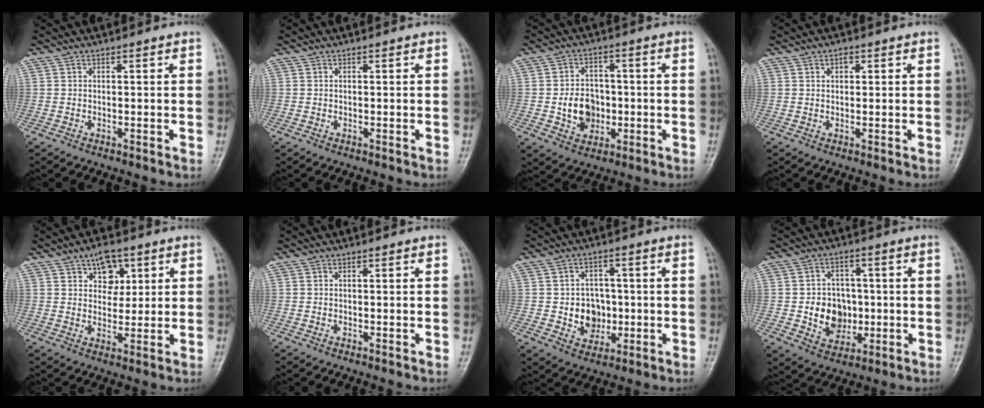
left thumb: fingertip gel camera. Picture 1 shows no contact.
{"total": 0.0}
{"total": 8.4, "force": [-1.2, 6.8, 4.7], "torque": [-0.047, 0.012, -0.017]}
{"total": 1.7, "force": [0.7, 1.1, 1.0], "torque": [-0.009, 0.000, 0.010]}
{"total": 6.4, "force": [2.9, 4.1, 3.9], "torque": [-0.028, -0.012, 0.041]}
{"total": 0.0}
{"total": 7.3, "force": [-0.7, 6.3, 3.7], "torque": [-0.017, 0.009, -0.006]}
{"total": 9.5, "force": [-0.8, 7.9, 5.2], "torque": [-0.042, 0.006, -0.007]}